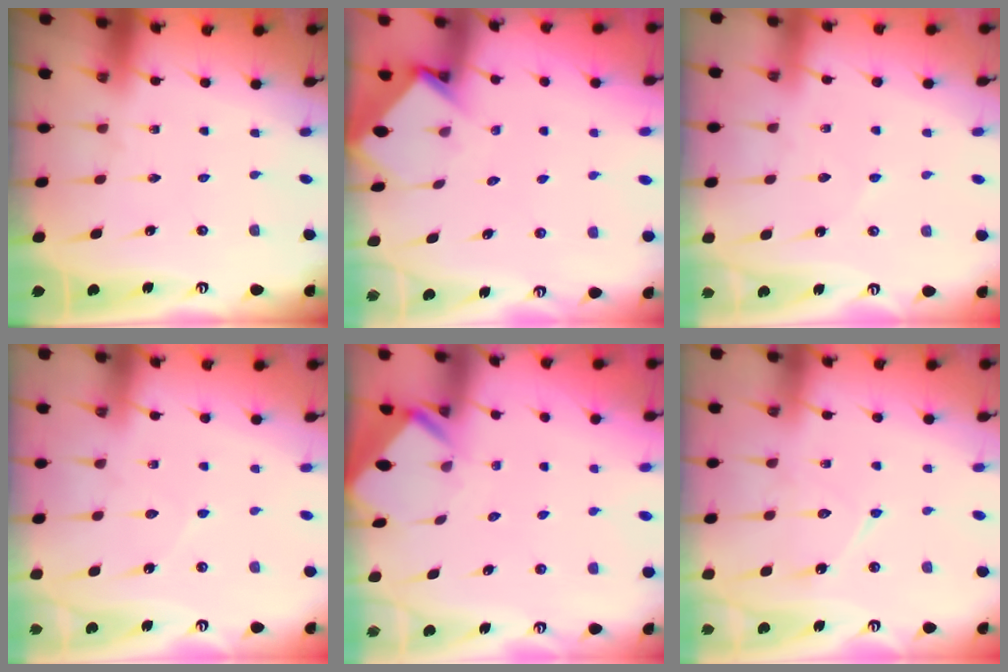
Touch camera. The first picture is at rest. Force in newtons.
{"total": 3.7, "press": 3.7, "slide": 0.2}
{"total": 1.8, "press": 1.8, "slide": 0.2}
{"total": 3.9, "press": 3.9, "slide": 0.4}
{"total": 3.0, "press": 3.0, "slide": 0.3}
{"total": 8.9, "press": 8.9, "slide": 0.8}